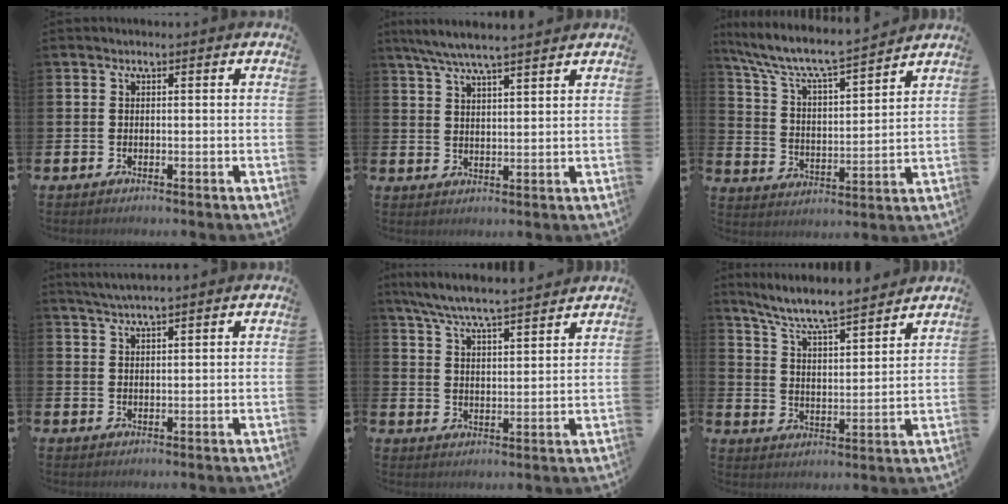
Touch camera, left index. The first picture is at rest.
{"total": 6.1, "force": [5.6, 0.2, 2.4], "torque": [-0.068, -0.015, 0.102]}
{"total": 7.9, "force": [7.2, 0.8, 3.0], "torque": [-0.096, -0.052, 0.122]}
{"total": 3.4, "force": [3.1, 0.0, 1.2], "torque": [-0.038, -0.001, 0.060]}
{"total": 7.0, "force": [6.7, 0.1, 2.1], "torque": [-0.069, -0.038, 0.120]}
{"total": 7.2, "force": [6.8, 0.2, 2.4], "torque": [-0.080, -0.050, 0.117]}